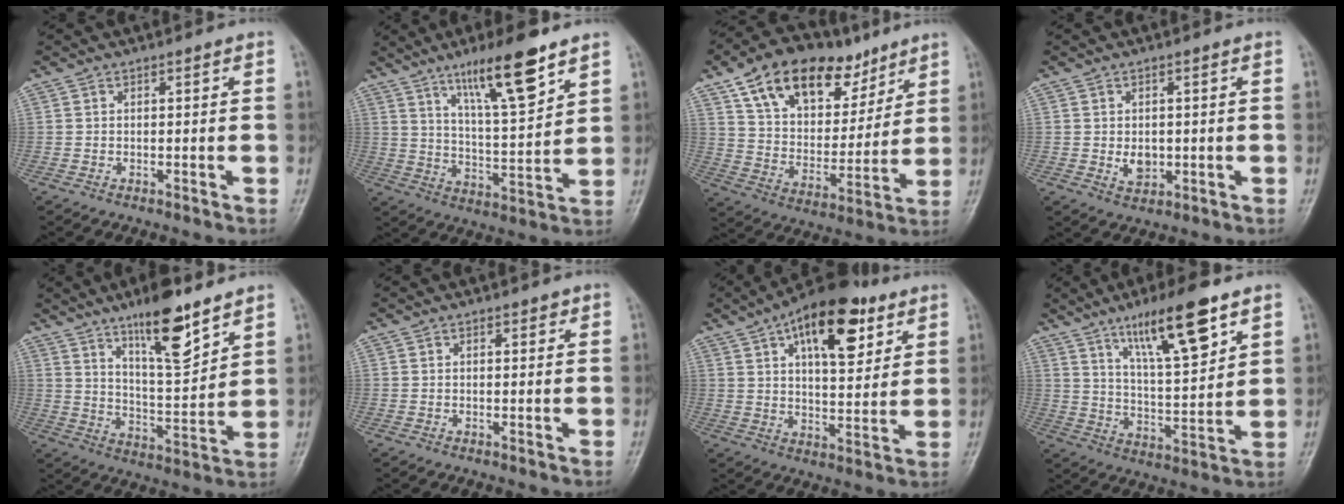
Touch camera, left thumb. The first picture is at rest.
{"total": 14.1, "force": [8.9, 2.6, 10.6], "torque": [-0.167, -0.050, 0.156]}
{"total": 21.9, "force": [12.9, 12.6, 12.4], "torque": [-0.161, -0.029, 0.222]}
{"total": 3.6, "force": [-0.2, 2.7, 2.4], "torque": [-0.028, -0.004, 0.005]}
{"total": 13.9, "force": [9.3, 3.7, 9.7], "torque": [-0.140, -0.060, 0.161]}
{"total": 1.3, "force": [0.7, 0.8, 0.7], "torque": [-0.002, -0.001, 0.006]}
{"total": 17.9, "force": [8.7, 8.4, 13.3], "torque": [-0.166, -0.022, 0.133]}
{"total": 15.3, "force": [8.9, 3.4, 11.9], "torque": [-0.184, -0.043, 0.156]}